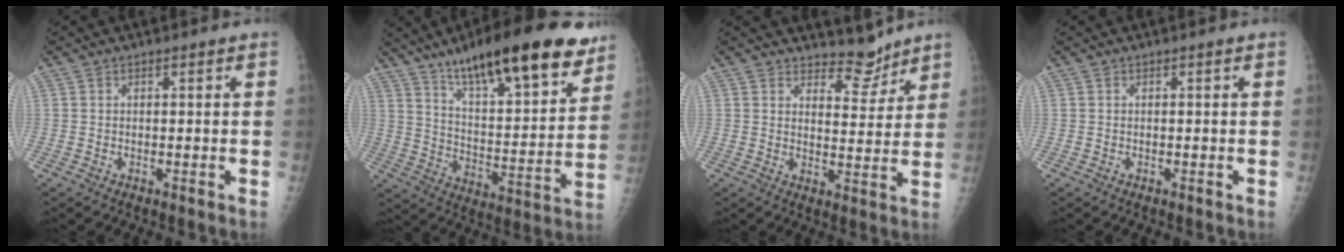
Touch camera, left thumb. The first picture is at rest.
{"total": 25.1, "force": [17.4, 6.7, 16.8], "torque": [-0.223, -0.063, 0.274]}
{"total": 5.7, "force": [5.2, 2.2, 0.7], "torque": [0.015, -0.047, 0.082]}
{"total": 0.0}